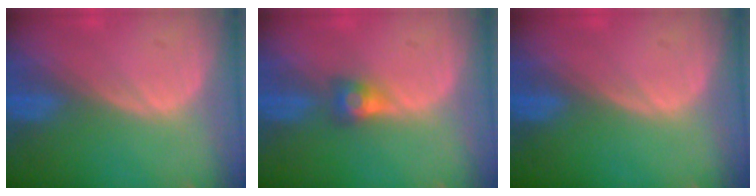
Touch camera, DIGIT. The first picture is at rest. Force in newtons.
{"total": 2.7, "press": 2.5, "slide": 1.0}
{"total": 0.0}